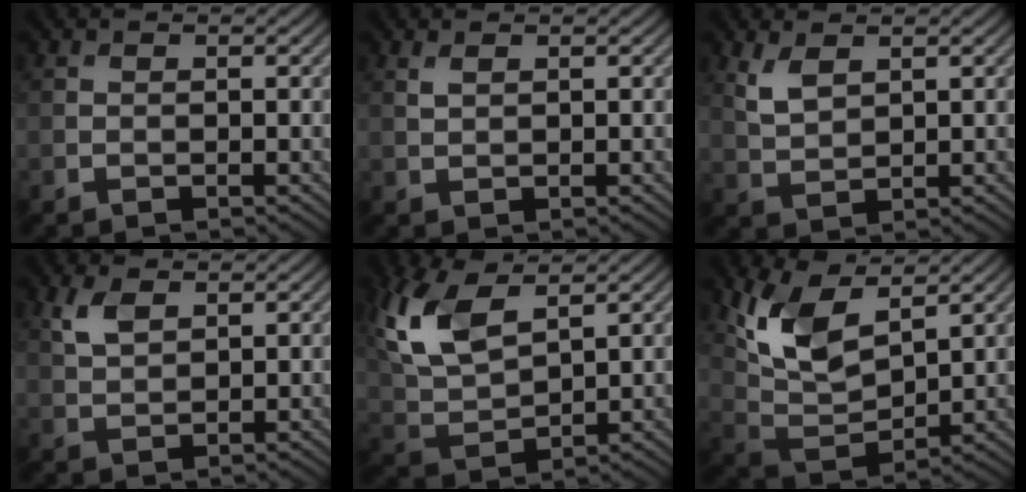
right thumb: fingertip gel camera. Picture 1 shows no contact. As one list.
[{"total": 1.1, "force": [0.7, 0.4, 0.7], "torque": [-0.023, 0.000, 0.018]}, {"total": 3.5, "force": [2.0, 1.7, 2.4], "torque": [-0.064, -0.002, 0.045]}, {"total": 3.4, "force": [1.9, 1.7, 2.3], "torque": [-0.060, 0.002, 0.040]}, {"total": 10.9, "force": [5.1, 5.1, 8.2], "torque": [-0.214, 0.012, 0.105]}, {"total": 10.0, "force": [5.2, 4.7, 7.1], "torque": [-0.169, -0.001, 0.107]}]